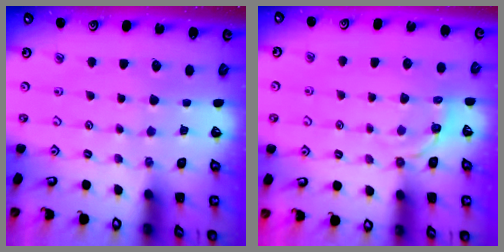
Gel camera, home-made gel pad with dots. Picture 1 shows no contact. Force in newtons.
{"total": 3.3, "press": 1.9, "slide": 2.7}